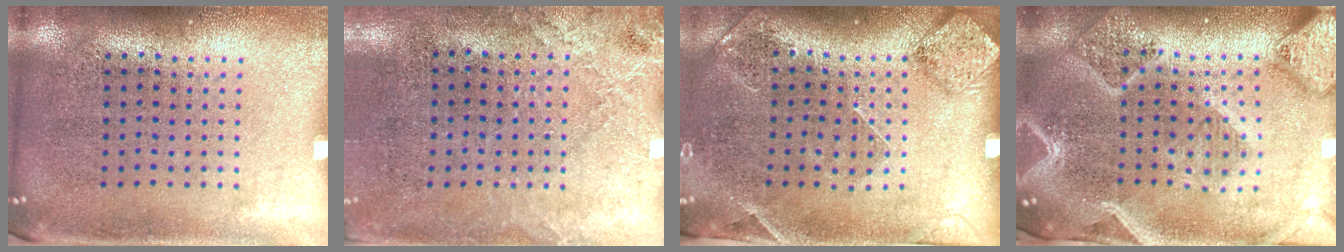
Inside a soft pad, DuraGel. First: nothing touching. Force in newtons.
{"total": 2.4, "press": 2.1, "slide": 1.2}
{"total": 1.5, "press": 1.4, "slide": 0.6}
{"total": 2.9, "press": 2.6, "slide": 1.4}